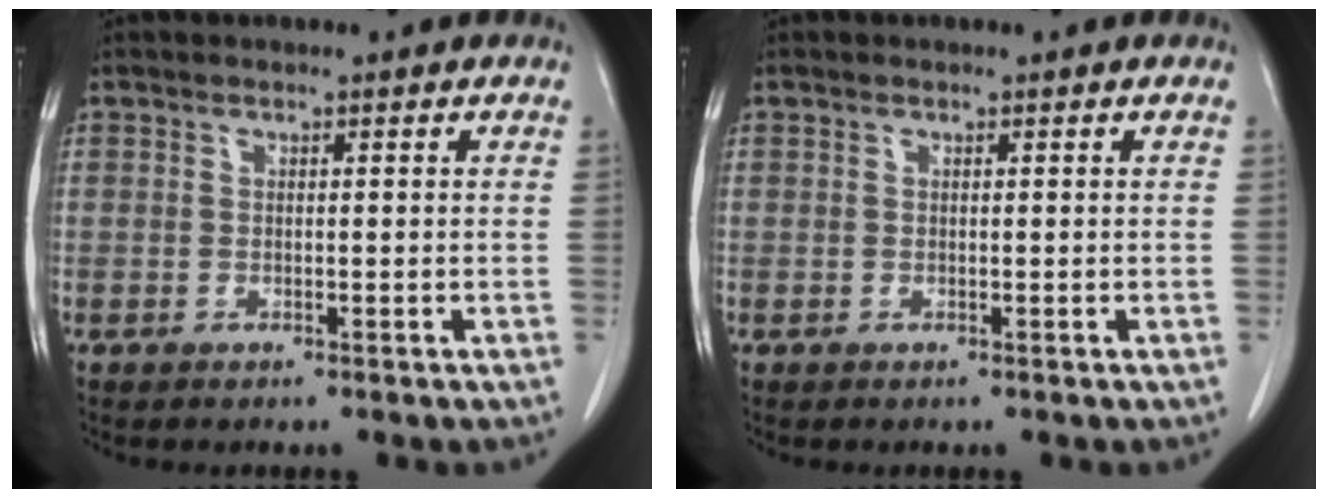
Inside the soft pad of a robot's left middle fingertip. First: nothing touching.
{"total": 0.0}